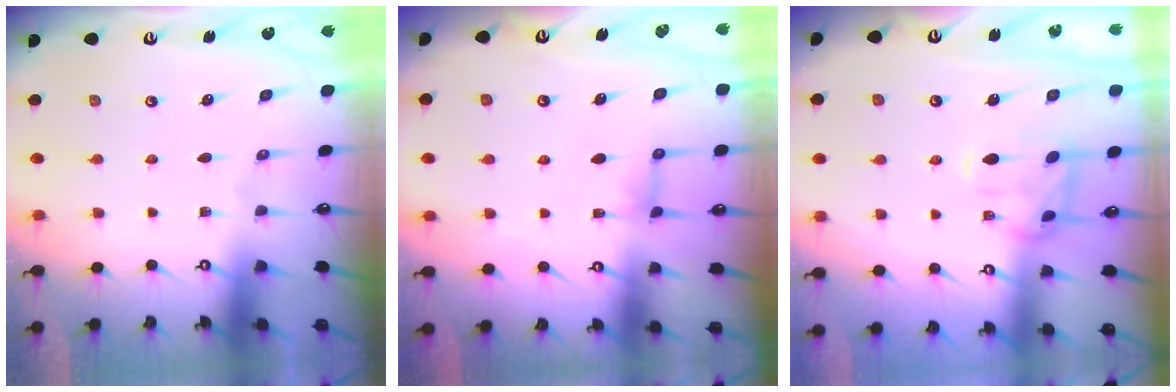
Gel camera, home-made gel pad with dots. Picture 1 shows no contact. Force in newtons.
{"total": 1.3, "press": 1.2, "slide": 0.4}
{"total": 2.5, "press": 2.4, "slide": 0.6}